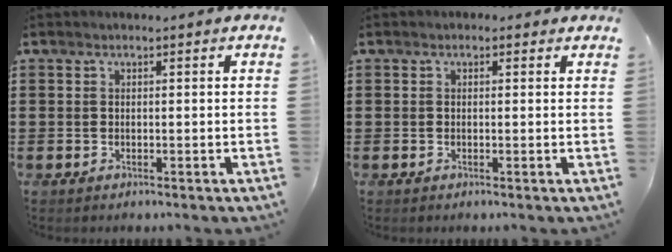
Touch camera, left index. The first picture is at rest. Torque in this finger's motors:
{"motor_torque": [2.14, 0.00, 0.43, 0.02]}